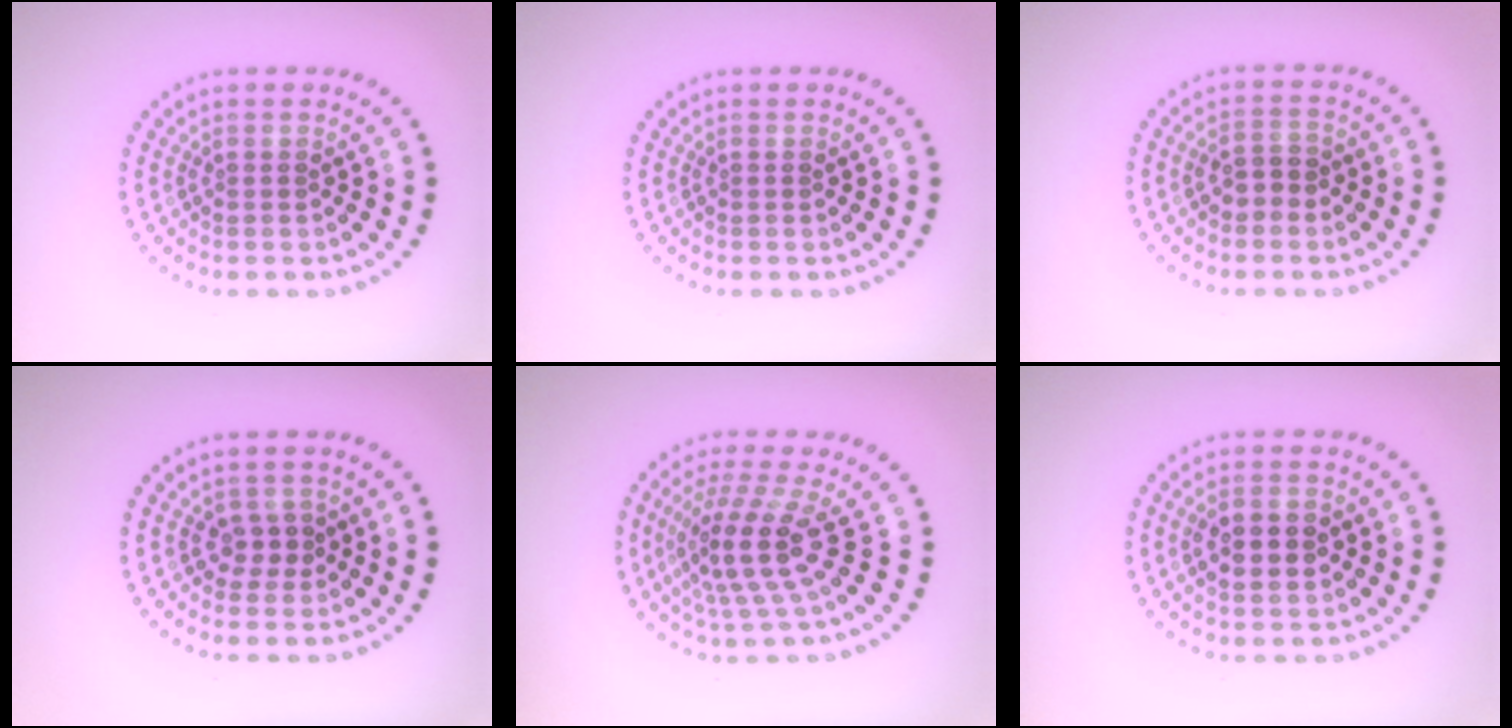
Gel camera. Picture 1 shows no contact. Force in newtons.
{"total": 0.0}
{"total": 1.9, "press": 1.8, "slide": 0.5}
{"total": 1.9, "press": 1.8, "slide": 0.7}
{"total": 4.7, "press": 3.5, "slide": 3.2}
{"total": 3.0, "press": 3.0, "slide": 0.2}